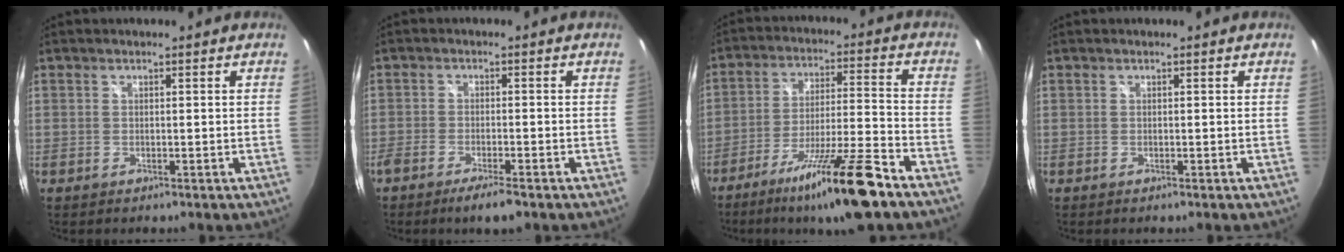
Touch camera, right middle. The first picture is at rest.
{"total": 5.1, "force": [-3.8, 0.6, 3.3], "torque": [-0.078, -0.010, -0.067]}
{"total": 15.6, "force": [-11.2, 0.1, 10.9], "torque": [-0.203, -0.019, -0.185]}
{"total": 0.0}